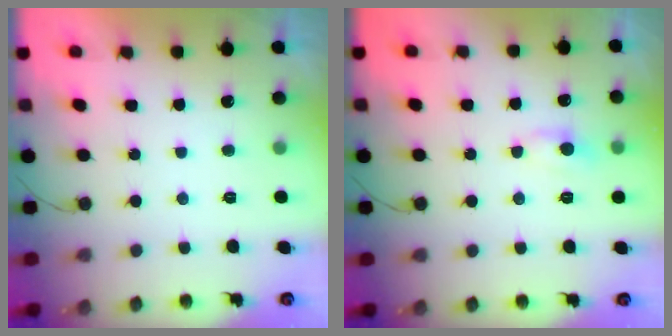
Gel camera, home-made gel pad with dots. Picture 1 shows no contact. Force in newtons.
{"total": 4.6, "press": 4.5, "slide": 0.6}